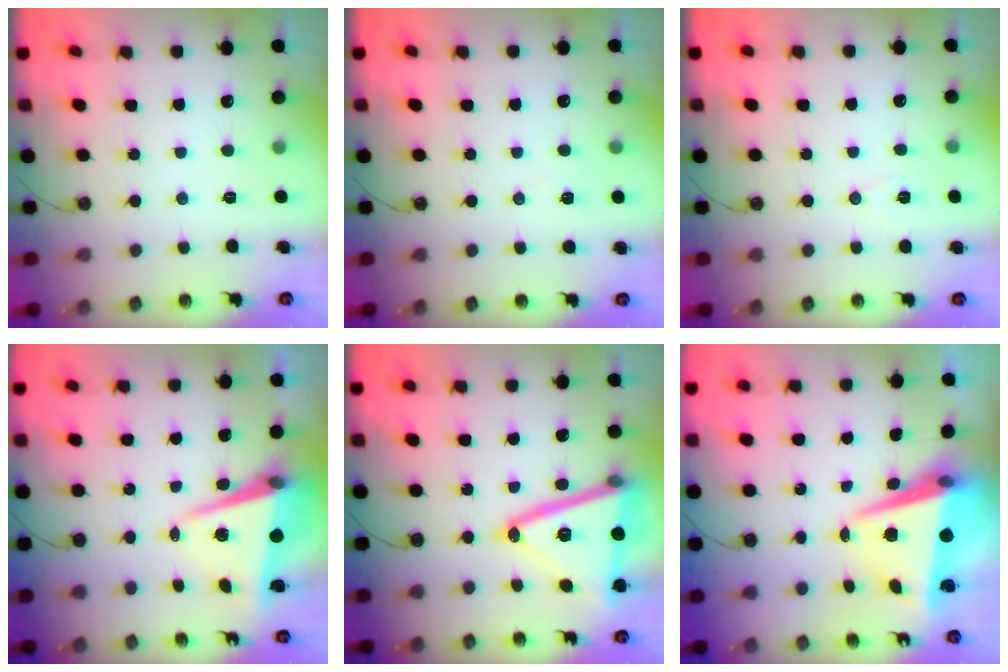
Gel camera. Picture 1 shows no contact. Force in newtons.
{"total": 3.0, "press": 2.2, "slide": 2.1}
{"total": 6.1, "press": 4.0, "slide": 4.6}
{"total": 7.9, "press": 7.6, "slide": 2.0}
{"total": 23.7, "press": 23.4, "slide": 3.4}
{"total": 10.6, "press": 10.4, "slide": 2.0}